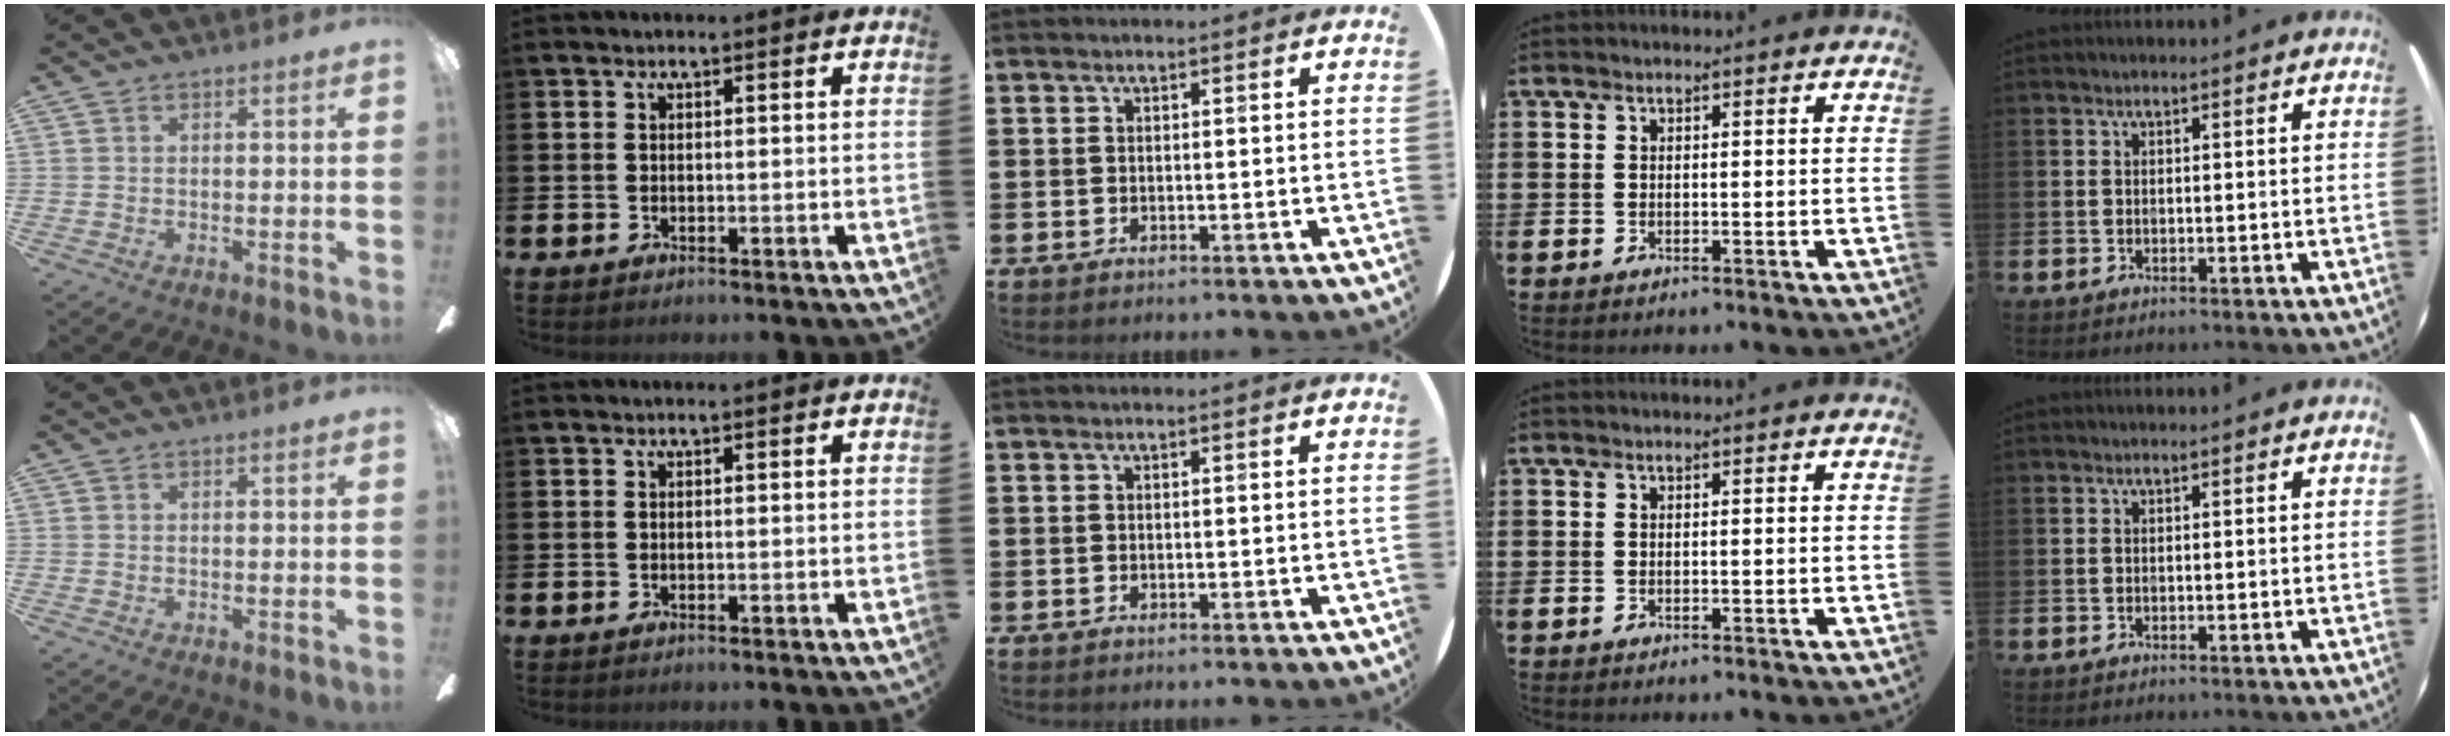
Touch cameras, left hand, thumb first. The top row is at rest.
{}